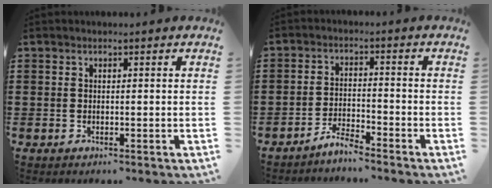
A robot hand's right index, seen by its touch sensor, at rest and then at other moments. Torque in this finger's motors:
{"motor_torque": [0.44, 1.22, -1.05, -0.21]}